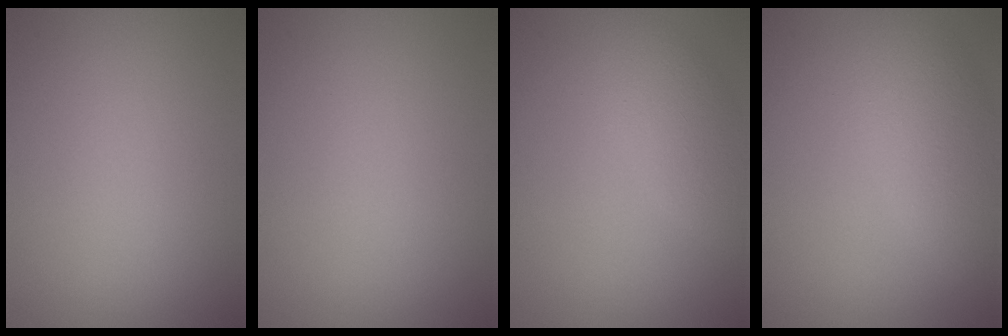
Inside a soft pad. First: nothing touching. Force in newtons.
{"total": 0.0}
{"total": 3.2, "press": 3.2, "slide": 0.2}
{"total": 4.8, "press": 4.8, "slide": 0.4}